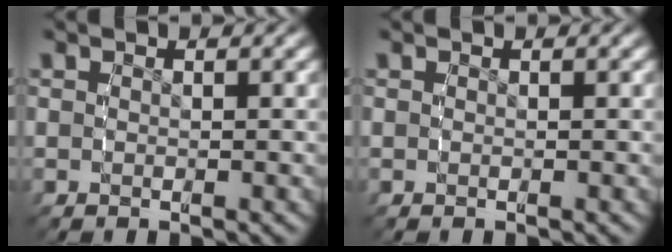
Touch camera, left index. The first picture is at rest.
{"total": 0.0}